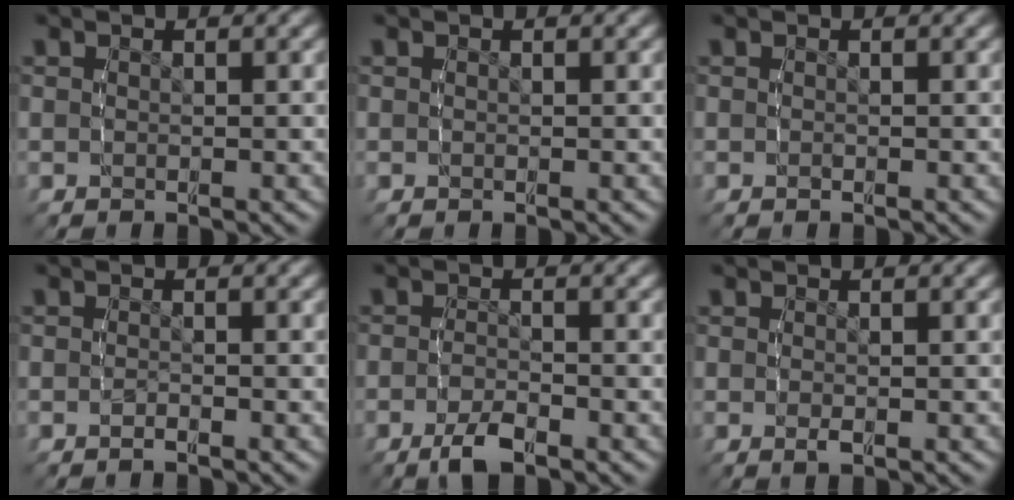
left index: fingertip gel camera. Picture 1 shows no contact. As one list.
[{"total": 0.0}, {"total": 0.0}, {"total": 0.6, "force": [-0.6, 0.0, 0.2], "torque": [-0.006, 0.007, -0.017]}, {"total": 2.7, "force": [-1.9, 1.0, 1.7], "torque": [-0.038, 0.000, -0.038]}, {"total": 0.6, "force": [0.0, 0.0, 0.6], "torque": [-0.016, -0.002, 0.000]}]